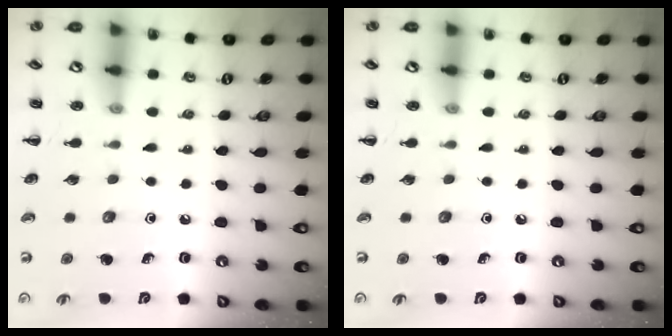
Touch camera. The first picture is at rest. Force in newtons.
{"total": 0.0}